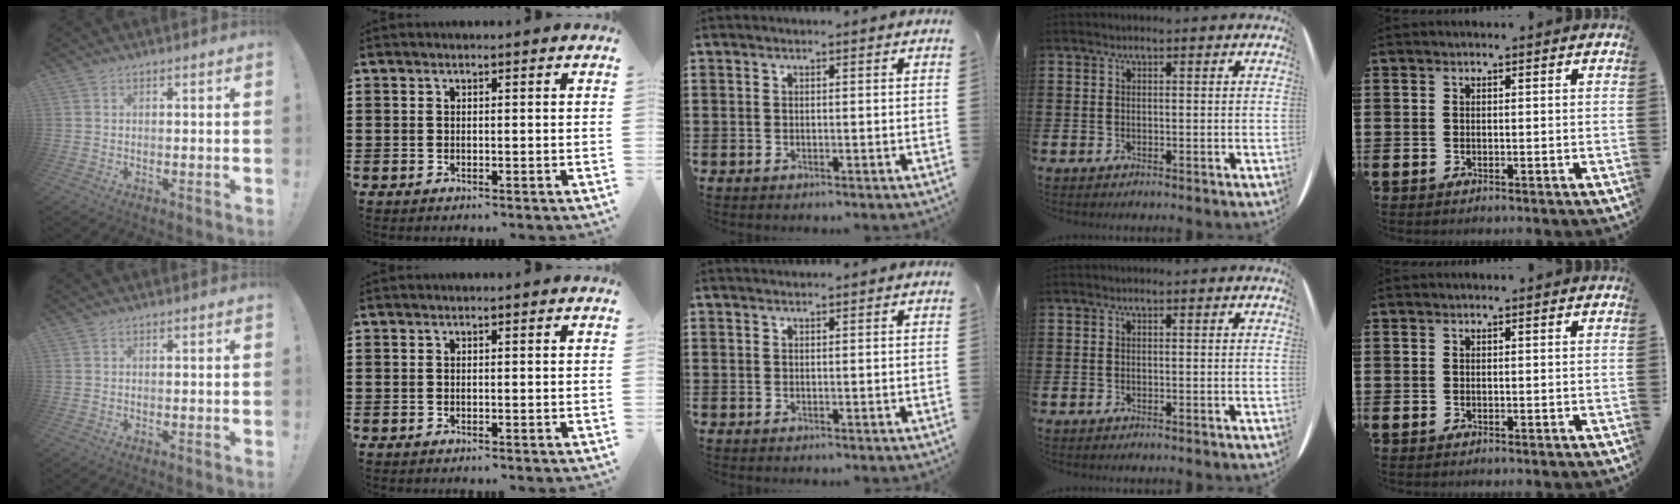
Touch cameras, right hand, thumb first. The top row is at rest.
{"middle": {"total": 0.6, "force": [0.6, 0.0, 0.0], "torque": [-0.002, 0.000, 0.013]}}